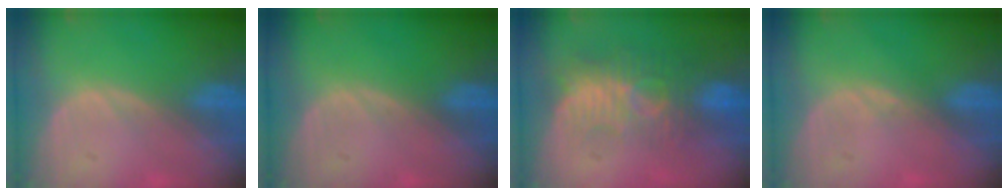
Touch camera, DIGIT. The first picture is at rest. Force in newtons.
{"total": 0.0}
{"total": 9.1, "press": 8.4, "slide": 3.7}
{"total": 0.5, "press": 0.5, "slide": 0.2}